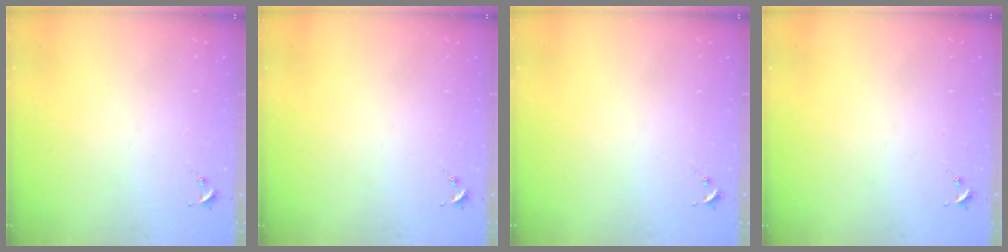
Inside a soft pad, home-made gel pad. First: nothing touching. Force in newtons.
{"total": 0.0}
{"total": 0.0}
{"total": 0.0}